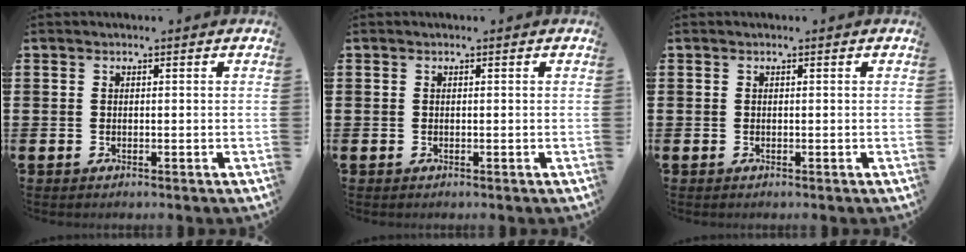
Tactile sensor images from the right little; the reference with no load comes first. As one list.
[{"total": 0.0}, {"total": 0.0}]